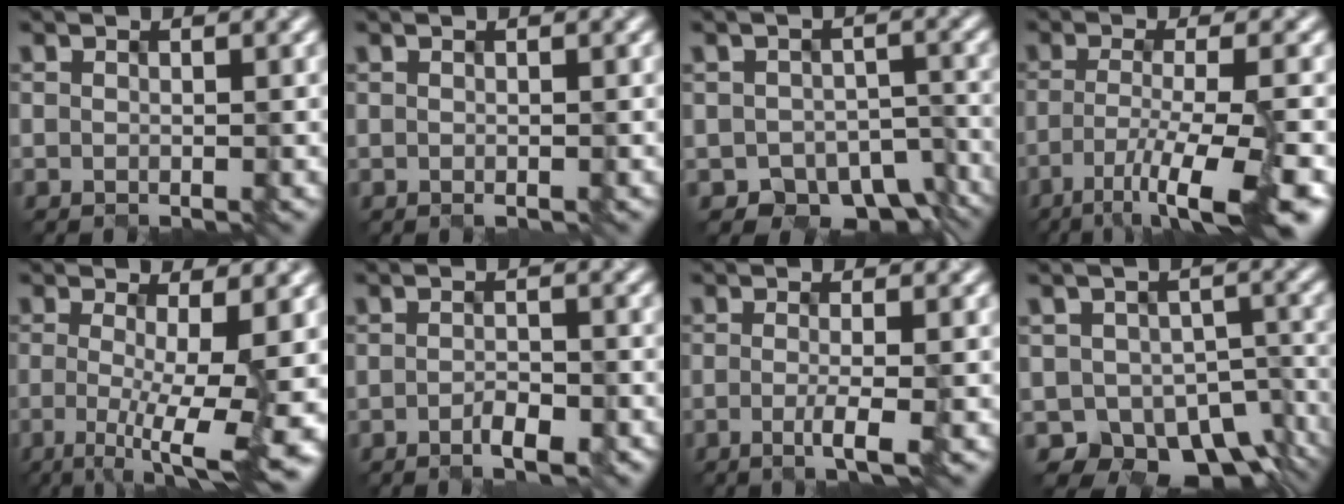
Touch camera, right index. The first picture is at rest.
{"total": 0.0}
{"total": 6.1, "force": [-4.1, 3.7, 2.7], "torque": [-0.036, -0.026, -0.048]}
{"total": 7.8, "force": [-3.6, 1.4, 6.8], "torque": [-0.102, -0.008, -0.065]}
{"total": 9.3, "force": [-1.4, 2.1, 8.9], "torque": [-0.116, -0.010, -0.018]}
{"total": 2.4, "force": [-1.5, 0.9, 1.7], "torque": [-0.034, -0.005, -0.018]}
{"total": 2.7, "force": [-0.9, 0.6, 2.4], "torque": [-0.038, -0.008, -0.013]}
{"total": 8.6, "force": [-4.2, 5.9, 4.6], "torque": [-0.070, -0.029, -0.047]}